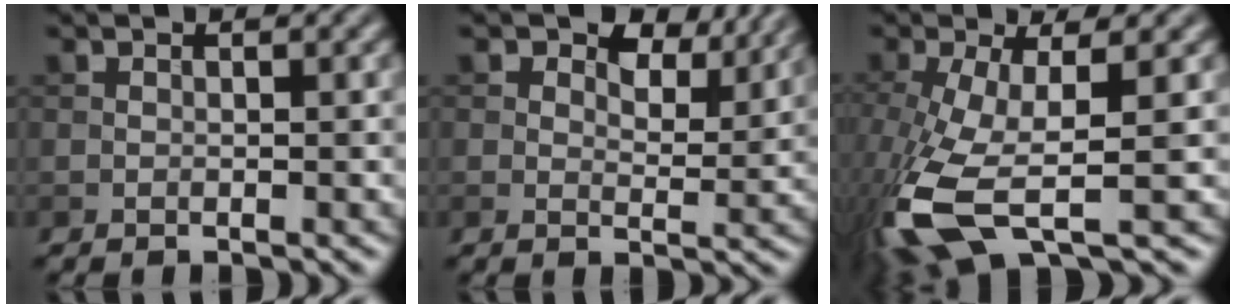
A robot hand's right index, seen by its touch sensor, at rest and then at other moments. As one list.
[{"total": 5.5, "force": [3.5, 2.8, 3.2], "torque": [-0.047, -0.003, 0.046]}, {"total": 8.7, "force": [-2.4, 3.1, 7.8], "torque": [-0.189, -0.023, -0.045]}]